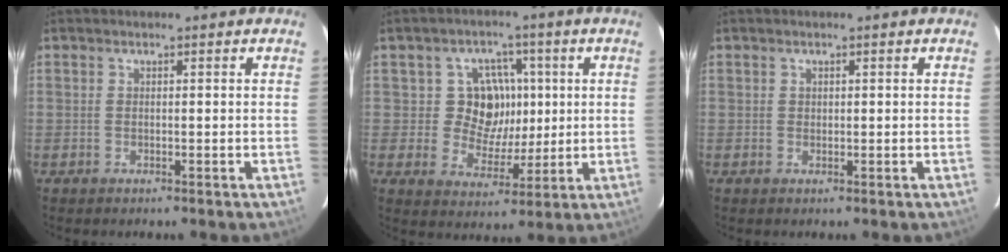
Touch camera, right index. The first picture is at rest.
{"total": 8.4, "force": [1.2, 8.0, 2.5], "torque": [-0.041, 0.004, 0.020]}
{"total": 0.5, "force": [0.2, 0.5, 0.0], "torque": [0.003, 0.003, 0.003]}